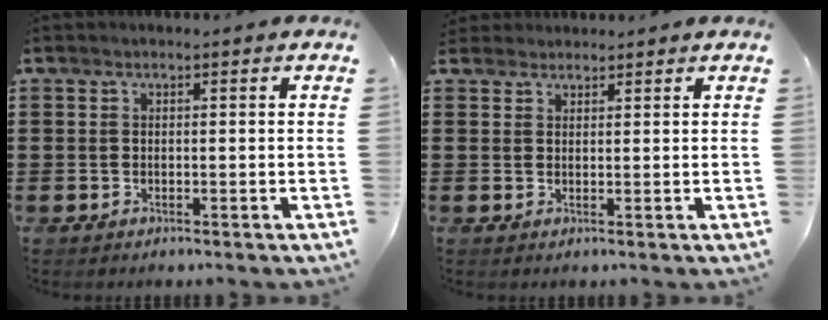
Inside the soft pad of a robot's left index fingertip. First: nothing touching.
{"total": 1.7, "force": [1.6, 0.6, 0.0], "torque": [-0.004, 0.005, 0.033]}